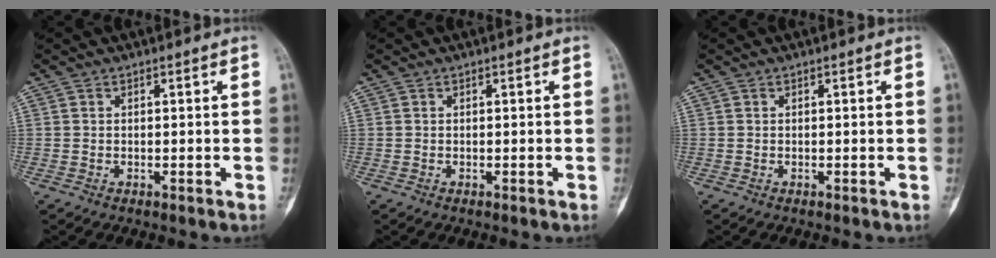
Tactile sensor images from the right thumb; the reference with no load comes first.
{"total": 0.0}
{"total": 0.0}